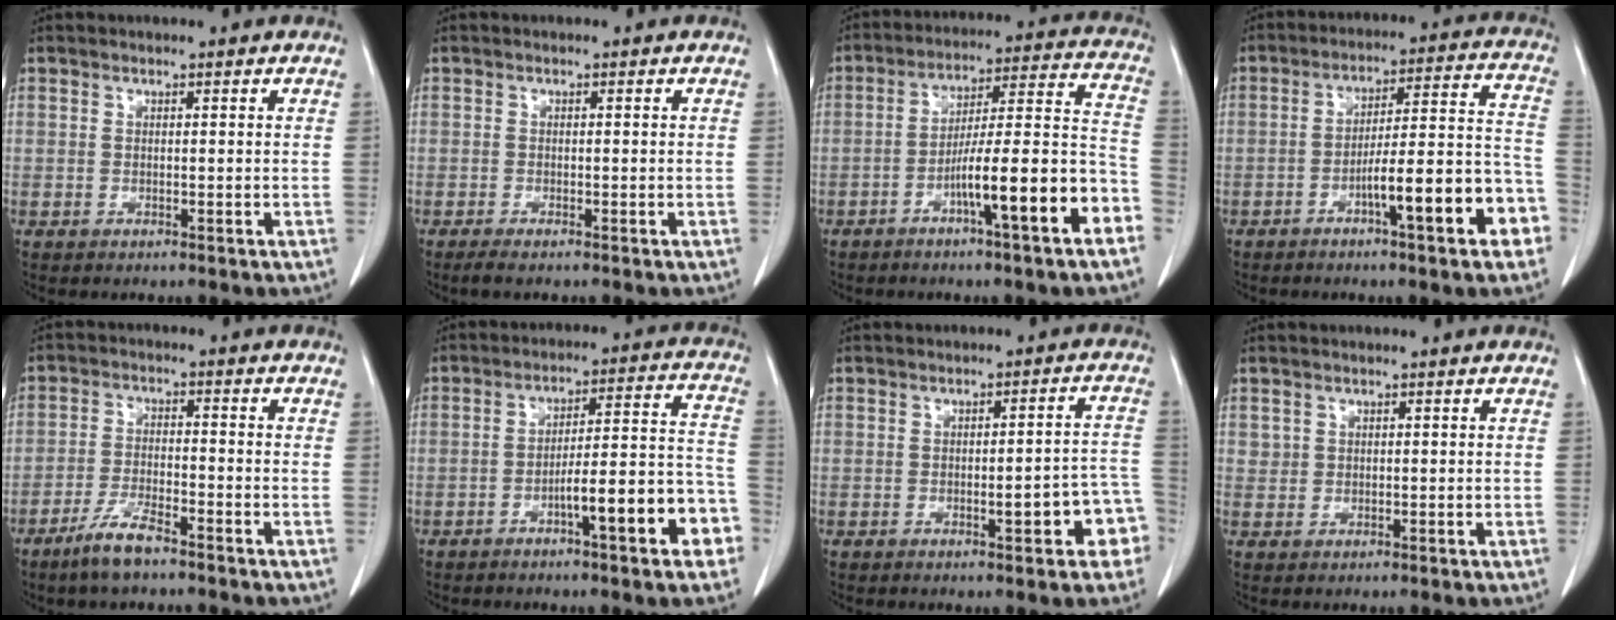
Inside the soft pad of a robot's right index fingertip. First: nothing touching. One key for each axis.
{"total": 1.6, "fx": -1.2, "fy": 0.2, "fz": 1.1, "tx": -0.024, "ty": -0.005, "tz": -0.023}
{"total": 15.0, "fx": -6.8, "fy": 0.5, "fz": 13.3, "tx": -0.201, "ty": 0.017, "tz": -0.105}
{"total": 13.5, "fx": -6.0, "fy": 1.7, "fz": 11.9, "tx": -0.165, "ty": 0.029, "tz": -0.084}
{"total": 6.0, "fx": -4.4, "fy": 0.8, "fz": 3.9, "tx": -0.083, "ty": -0.008, "tz": -0.085}
{"total": 12.1, "fx": -5.4, "fy": 1.7, "fz": 10.7, "tx": -0.141, "ty": 0.033, "tz": -0.073}
{"total": 6.6, "fx": -2.8, "fy": 1.4, "fz": 5.8, "tx": -0.067, "ty": 0.024, "tz": -0.030}
{"total": 1.1, "fx": 0.5, "fy": 0.9, "fz": 0.1, "tx": 0.012, "ty": 0.002, "tz": 0.004}